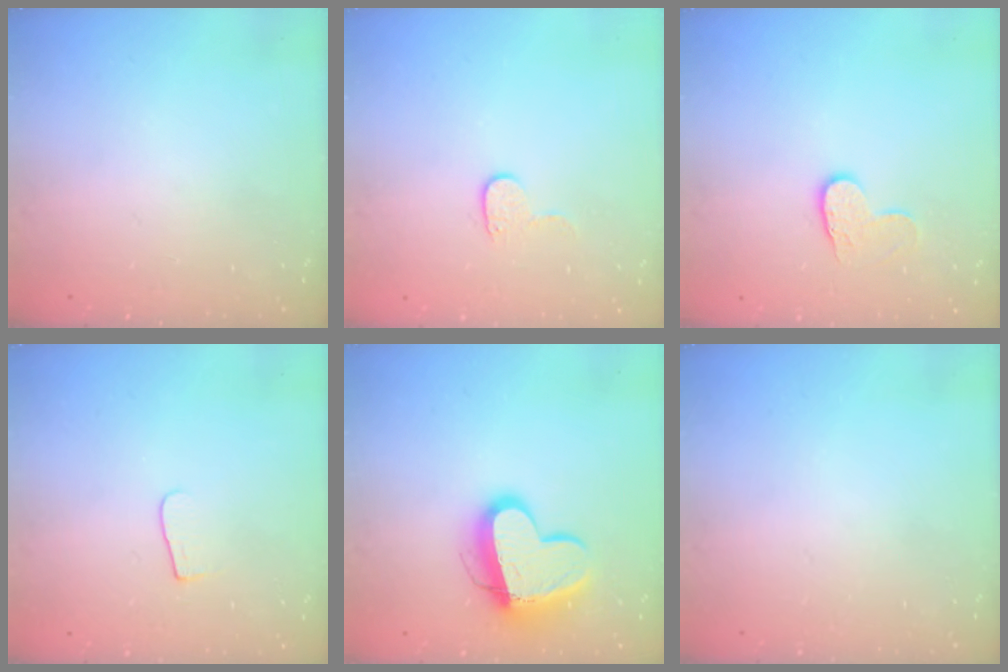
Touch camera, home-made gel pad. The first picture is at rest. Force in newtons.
{"total": 3.9, "press": 3.9, "slide": 0.4}
{"total": 6.4, "press": 6.4, "slide": 0.6}
{"total": 3.8, "press": 3.8, "slide": 0.5}
{"total": 13.7, "press": 13.6, "slide": 1.3}
{"total": 0.0}